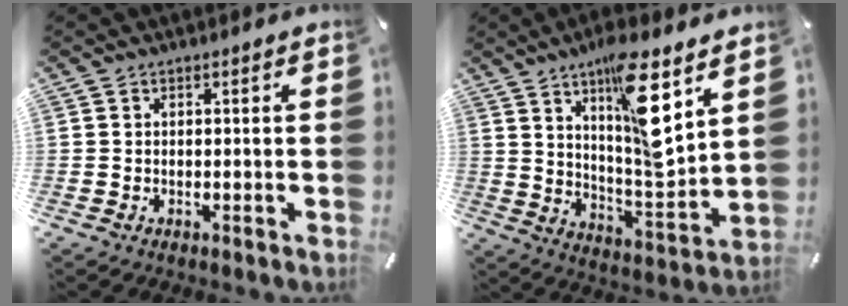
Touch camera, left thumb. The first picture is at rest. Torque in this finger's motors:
{"motor_torque": [2.53, 2.48, 1.85, -0.92, 0.26]}